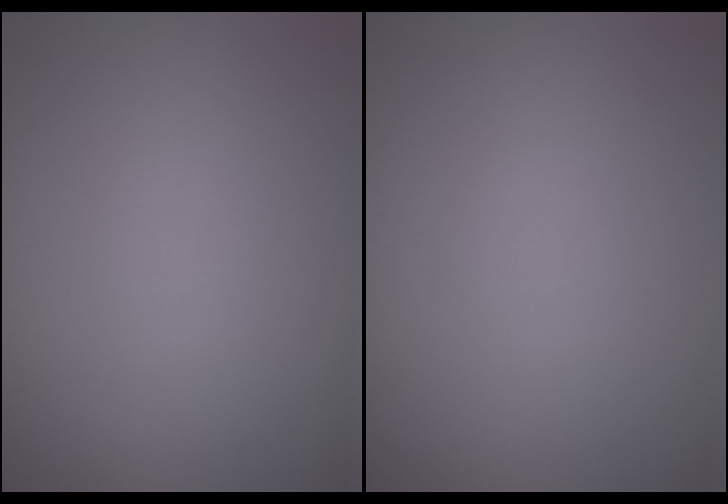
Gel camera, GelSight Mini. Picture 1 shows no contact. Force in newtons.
{"total": 0.0}